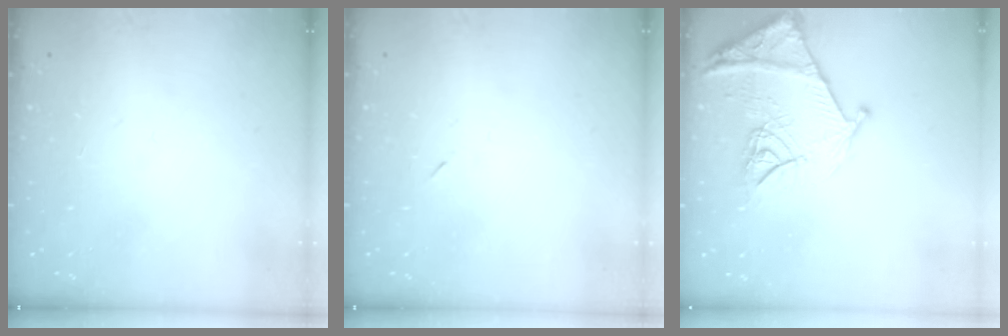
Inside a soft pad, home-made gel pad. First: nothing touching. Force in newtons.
{"total": 2.6, "press": 2.3, "slide": 1.2}
{"total": 15.9, "press": 15.8, "slide": 1.6}